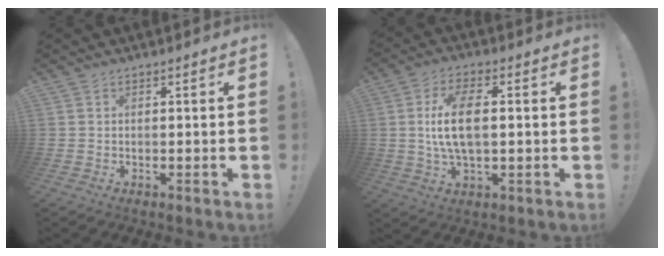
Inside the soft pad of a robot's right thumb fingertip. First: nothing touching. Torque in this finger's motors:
{"motor_torque": [-0.06, 0.63, 0.70, 0.60, 0.11]}